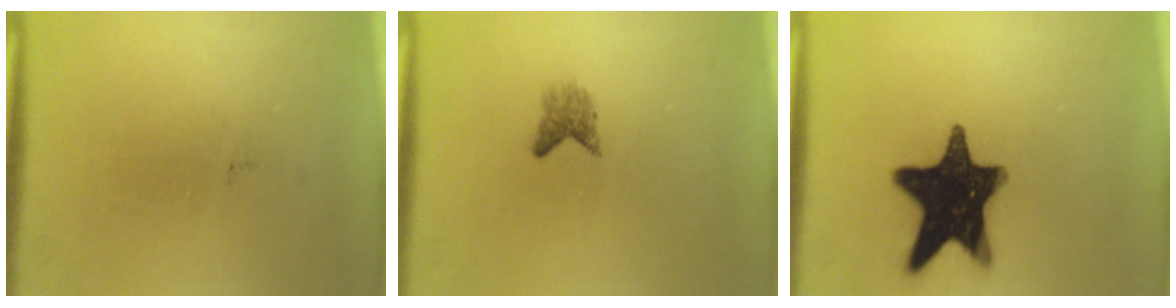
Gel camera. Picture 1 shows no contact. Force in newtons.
{"total": 1.8}
{"total": 17.9}